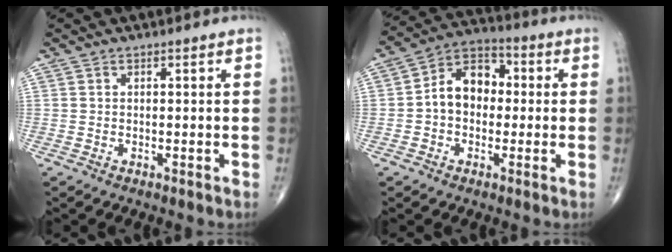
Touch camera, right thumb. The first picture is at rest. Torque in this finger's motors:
{"motor_torque": [1.48, 1.39, 0.82, -0.08, 0.08]}